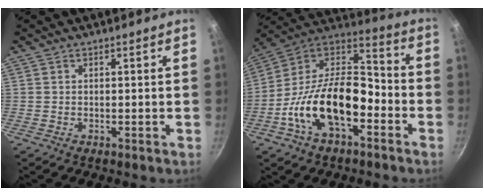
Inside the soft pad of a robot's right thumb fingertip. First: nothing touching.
{"total": 21.1, "force": [-7.0, 11.6, 16.1], "torque": [-0.263, 0.064, -0.142]}